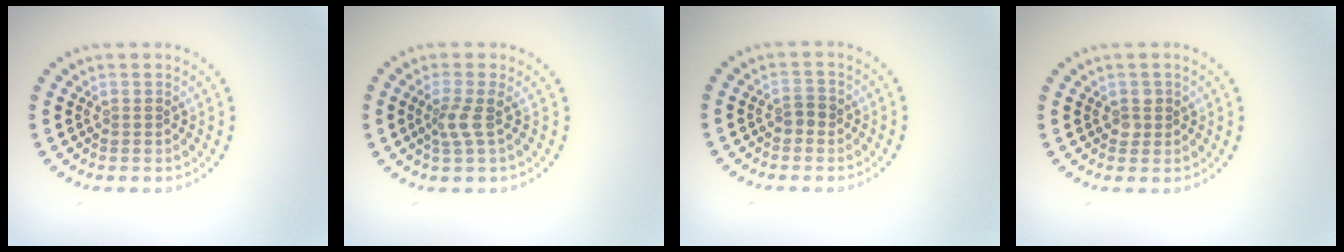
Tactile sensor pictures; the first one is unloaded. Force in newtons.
{"total": 1.9, "press": 1.3, "slide": 1.4}
{"total": 1.1, "press": 1.1, "slide": 0.2}
{"total": 1.1, "press": 1.1, "slide": 0.2}